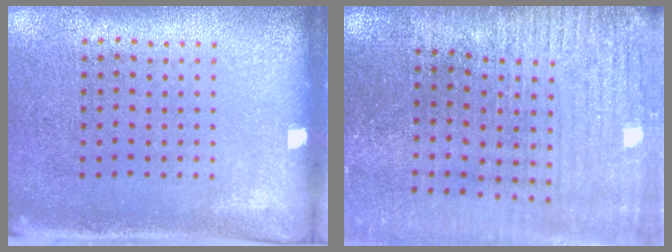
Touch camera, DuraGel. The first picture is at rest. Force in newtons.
{"total": 3.8, "press": 3.3, "slide": 1.9}